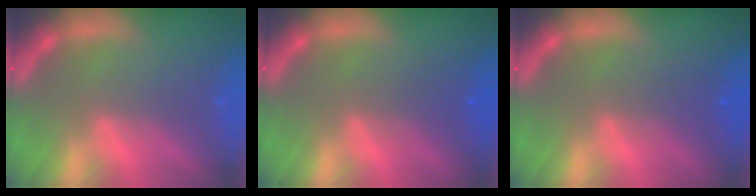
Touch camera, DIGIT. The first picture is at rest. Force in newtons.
{"total": 1.9}
{"total": 1.9}